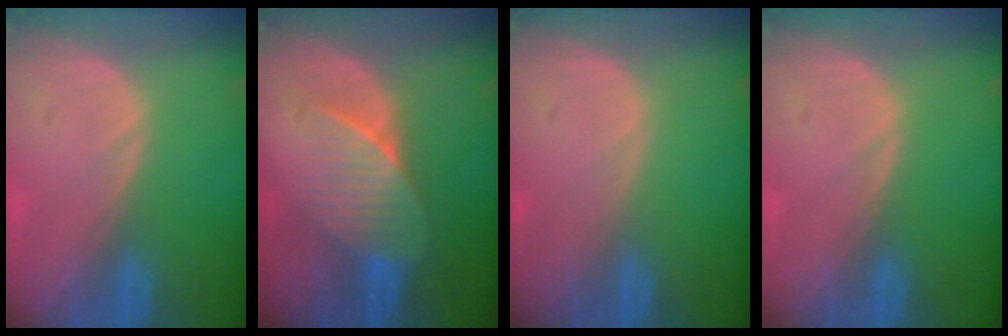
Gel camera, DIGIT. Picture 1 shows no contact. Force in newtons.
{"total": 7.0, "press": 6.6, "slide": 2.3}
{"total": 0.0}
{"total": 0.0}